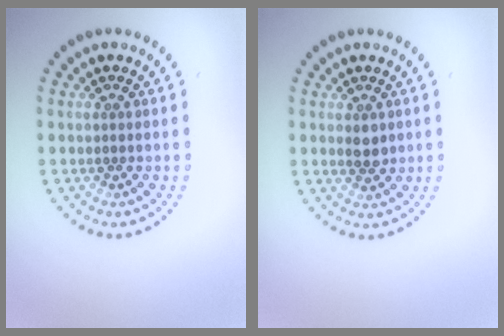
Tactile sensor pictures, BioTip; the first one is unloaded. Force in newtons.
{"total": 1.6, "press": 1.6, "slide": 0.2}